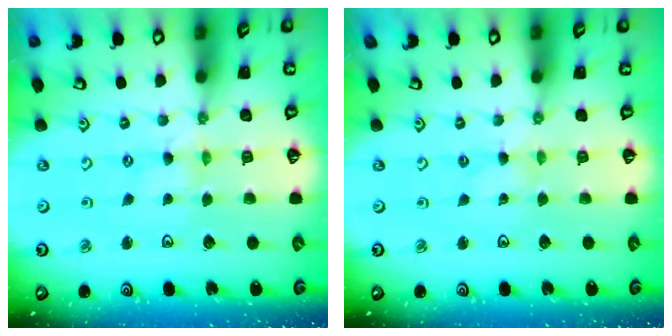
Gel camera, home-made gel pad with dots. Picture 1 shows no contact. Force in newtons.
{"total": 0.8, "press": 0.8, "slide": 0.1}